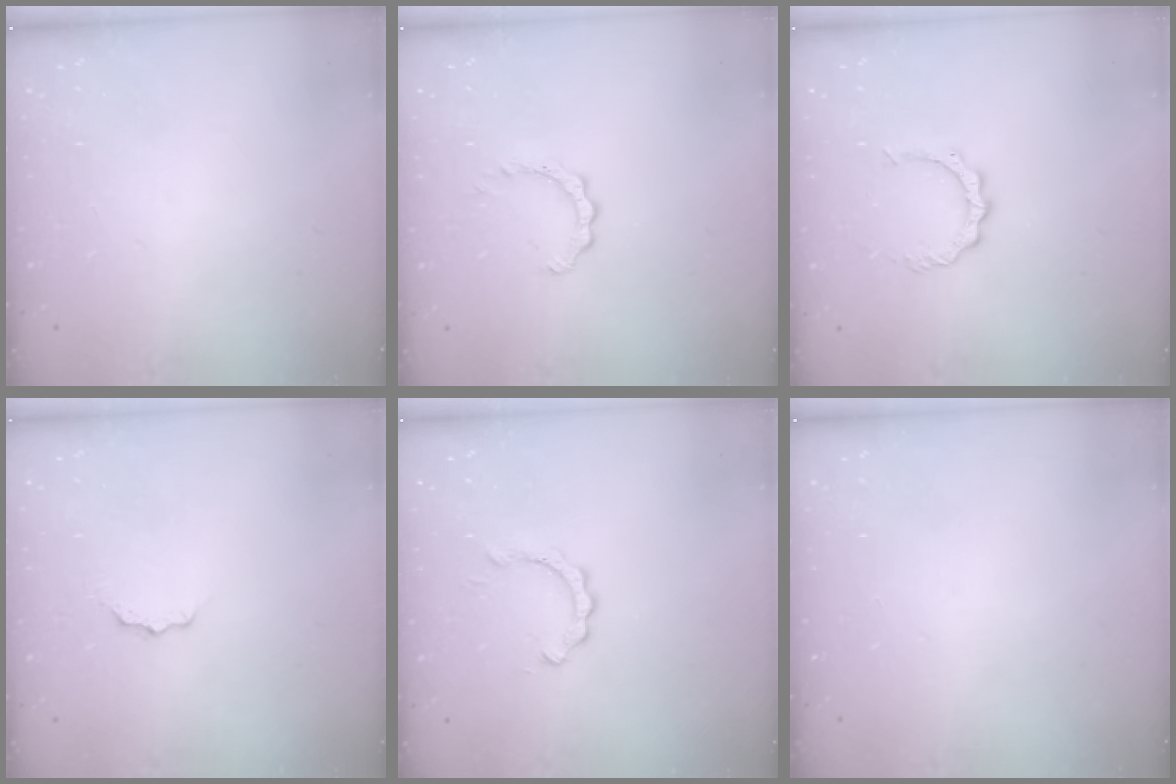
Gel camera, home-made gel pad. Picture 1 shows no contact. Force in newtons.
{"total": 2.2, "press": 2.1, "slide": 0.3}
{"total": 5.3, "press": 5.3, "slide": 0.4}
{"total": 3.2, "press": 3.2, "slide": 0.4}
{"total": 2.3, "press": 2.3, "slide": 0.2}
{"total": 0.0}